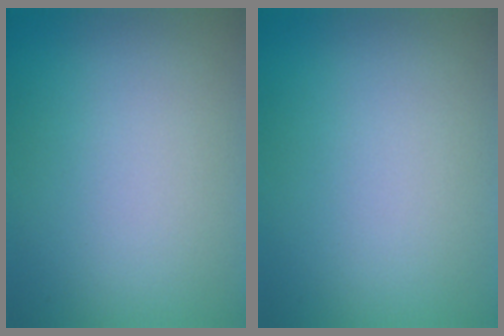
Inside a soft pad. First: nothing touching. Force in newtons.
{"total": 0.0}